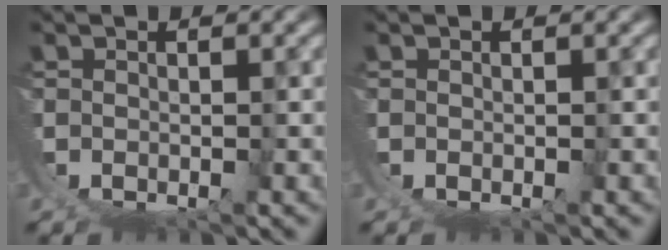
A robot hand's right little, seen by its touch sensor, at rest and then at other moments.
{"total": 0.0}